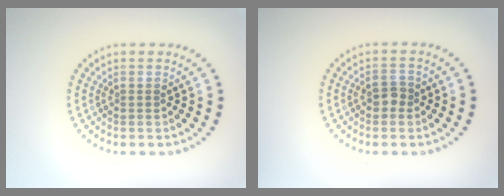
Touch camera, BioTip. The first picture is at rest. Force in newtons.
{"total": 1.5, "press": 1.4, "slide": 0.3}